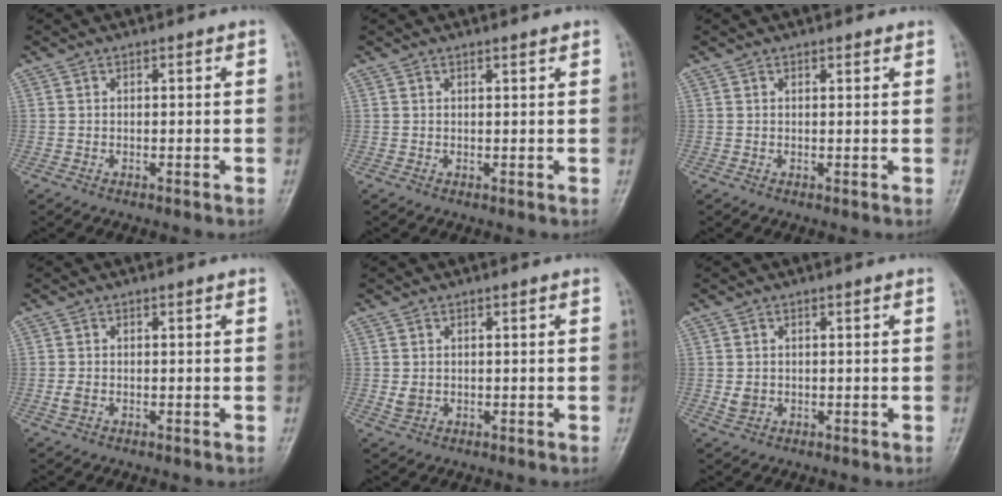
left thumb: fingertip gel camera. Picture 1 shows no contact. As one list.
[{"total": 0.9, "force": [0.7, 0.1, 0.5], "torque": [-0.008, -0.005, 0.011]}, {"total": 1.0, "force": [0.8, 0.4, 0.4], "torque": [-0.003, -0.004, 0.009]}, {"total": 1.6, "force": [-0.2, 1.0, 1.2], "torque": [-0.026, 0.001, -0.004]}, {"total": 1.9, "force": [0.1, 1.4, 1.2], "torque": [-0.018, 0.000, 0.009]}, {"total": 1.9, "force": [0.0, 1.6, 1.1], "torque": [-0.015, 0.000, 0.005]}]